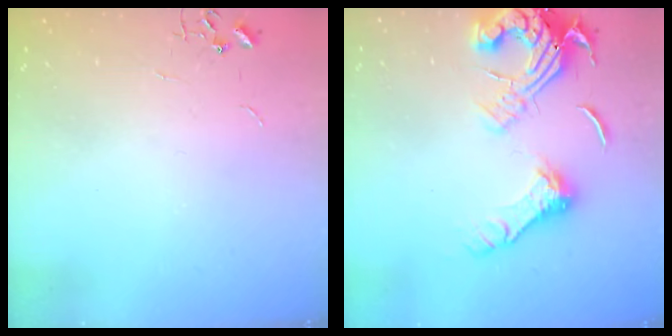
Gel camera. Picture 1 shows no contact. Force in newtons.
{"total": 16.7, "press": 16.6, "slide": 1.9}